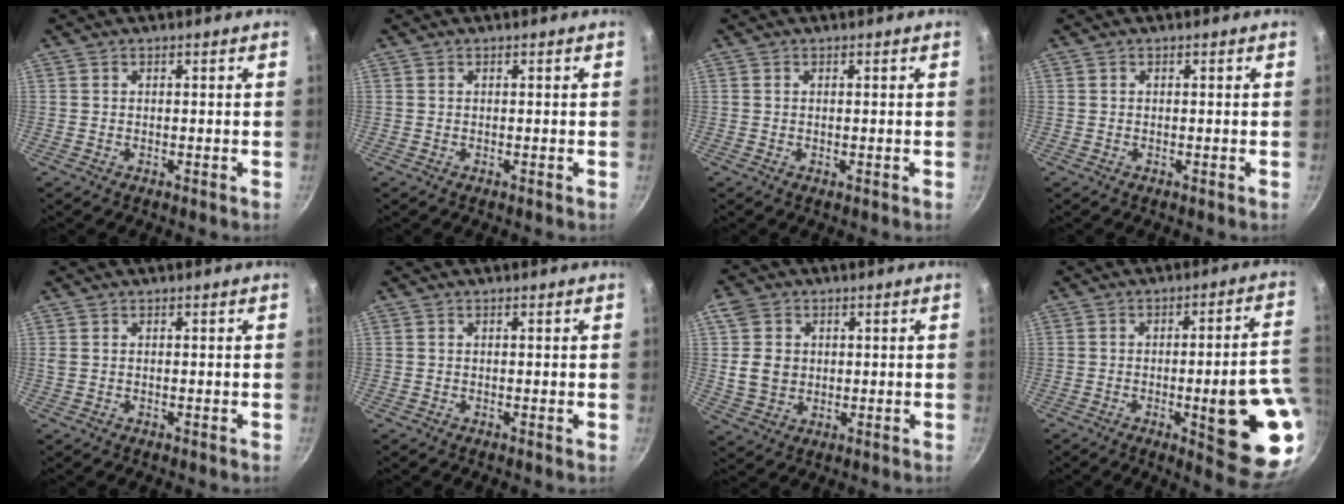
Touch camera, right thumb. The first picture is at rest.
{"total": 0.0}
{"total": 0.0}
{"total": 0.0}
{"total": 0.6, "force": [0.1, 0.4, 0.3], "torque": [-0.008, 0.002, 0.002]}
{"total": 0.0}
{"total": 7.5, "force": [0.8, 6.4, 3.9], "torque": [-0.049, -0.003, 0.012]}
{"total": 18.4, "force": [-4.3, 4.0, 17.4], "torque": [-0.188, 0.018, -0.051]}